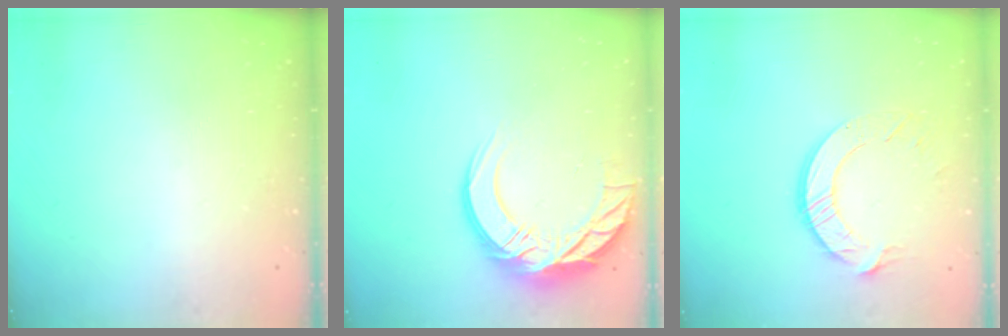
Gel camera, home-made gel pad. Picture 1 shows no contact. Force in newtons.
{"total": 14.6, "press": 14.6, "slide": 1.0}
{"total": 9.7, "press": 9.7, "slide": 0.8}